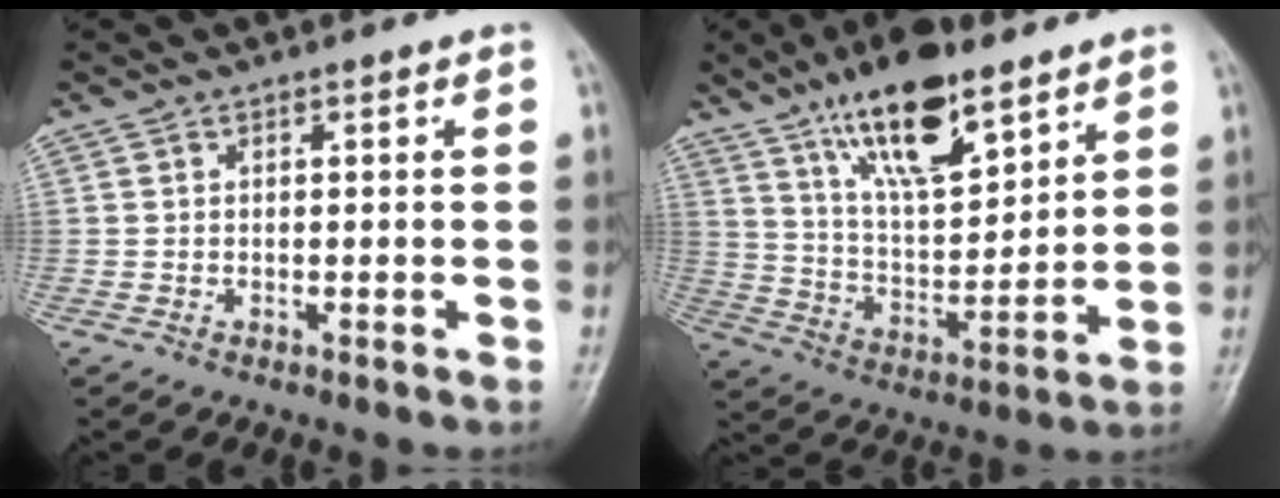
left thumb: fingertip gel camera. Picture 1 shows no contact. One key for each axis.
{"total": 17.5, "fx": 11.1, "fy": 6.4, "fz": 11.9, "tx": -0.175, "ty": -0.055, "tz": 0.206}